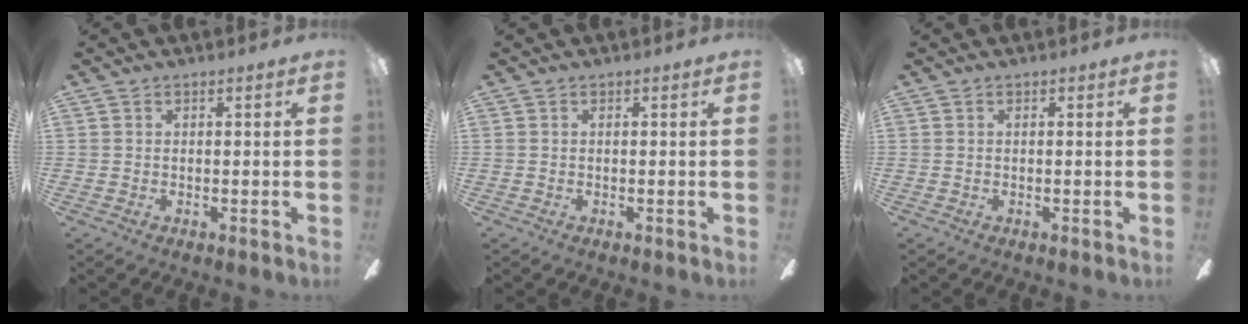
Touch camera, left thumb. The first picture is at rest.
{"total": 0.0}
{"total": 0.0}